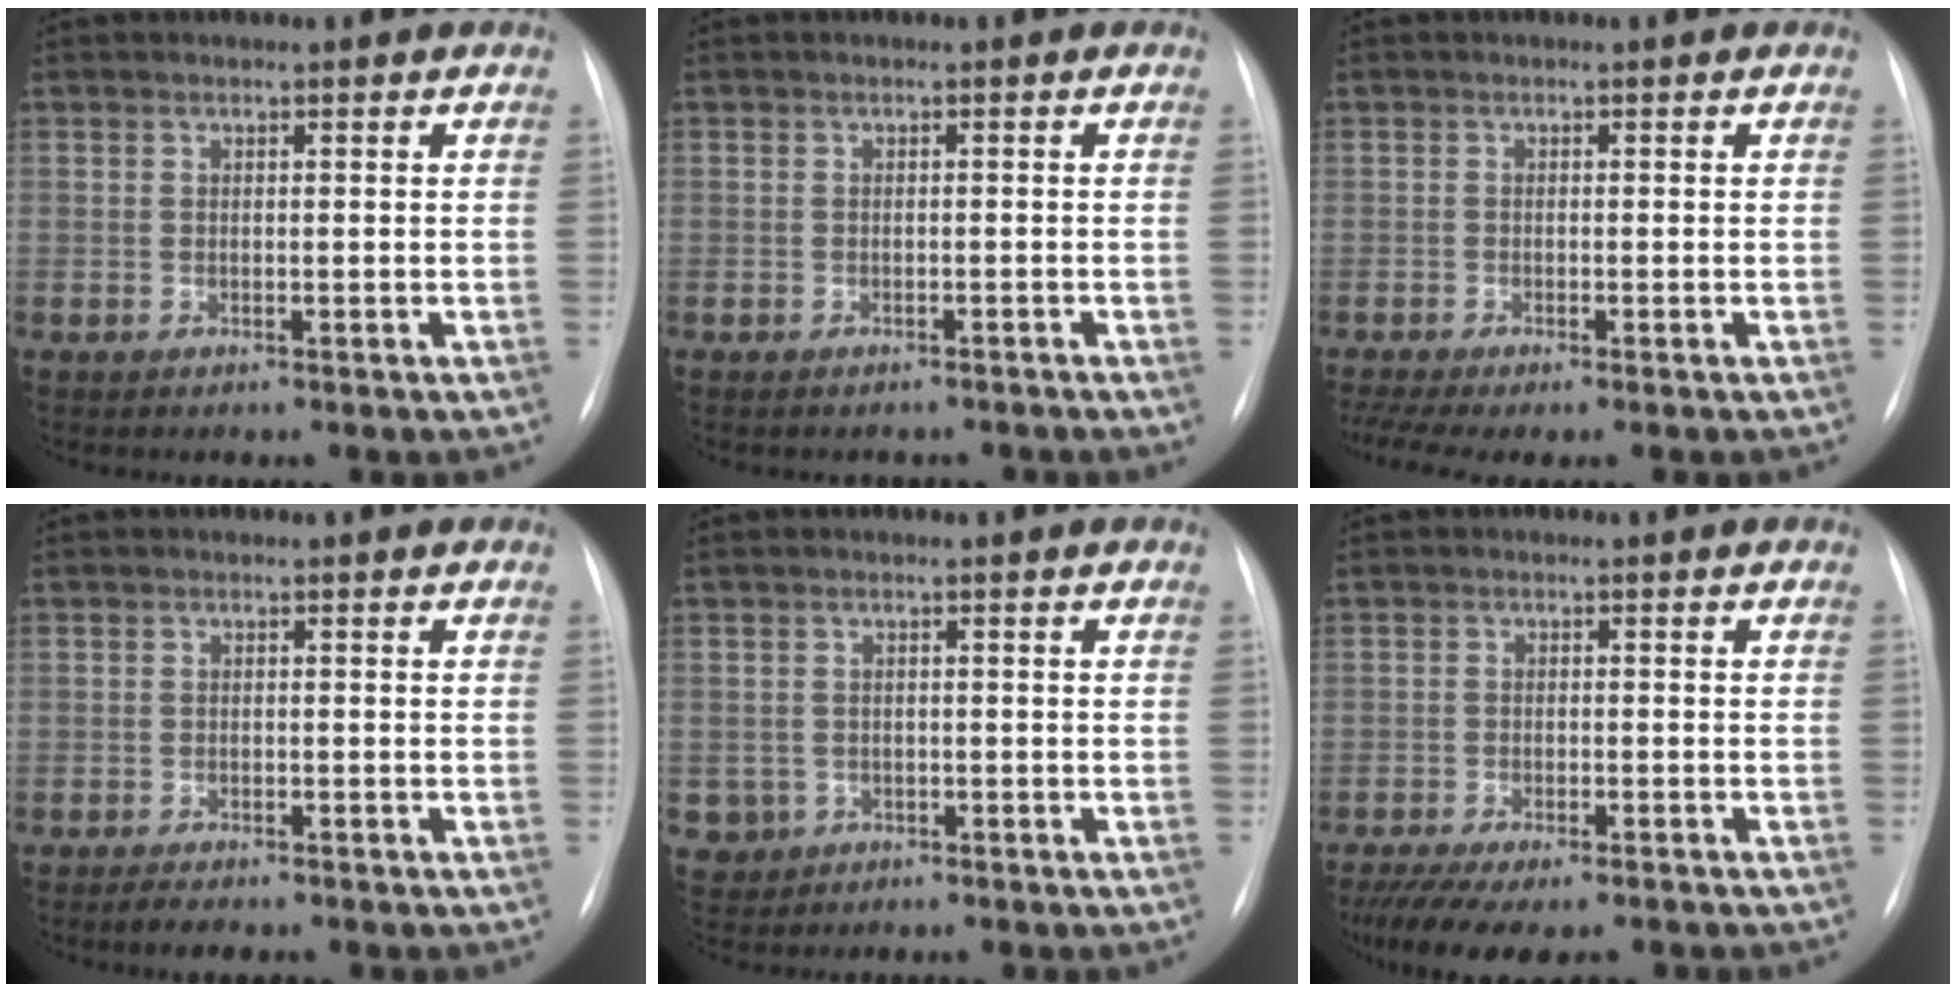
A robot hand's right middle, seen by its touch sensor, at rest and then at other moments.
{"total": 3.0, "force": [-2.8, 0.9, 0.6], "torque": [-0.004, -0.001, -0.032]}
{"total": 5.8, "force": [-4.4, 0.8, 3.7], "torque": [-0.072, -0.007, -0.074]}
{"total": 2.3, "force": [-1.9, 0.6, 1.1], "torque": [-0.029, -0.007, -0.023]}
{"total": 3.2, "force": [-1.2, 3.0, 0.1], "torque": [-0.006, 0.005, -0.014]}
{"total": 11.9, "force": [-9.4, 3.6, 6.4], "torque": [-0.114, -0.014, -0.135]}